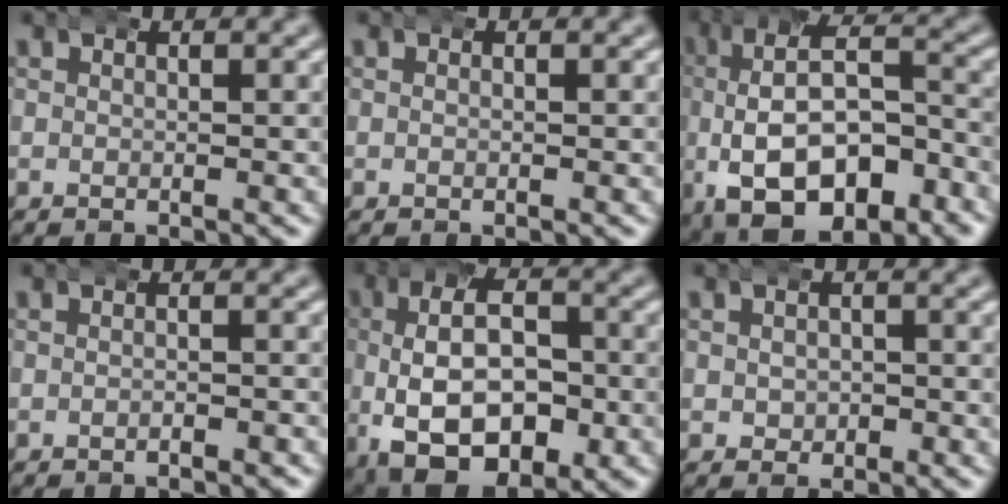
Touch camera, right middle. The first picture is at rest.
{"total": 0.0}
{"total": 13.1, "force": [-3.4, 8.4, 9.5], "torque": [-0.181, -0.040, -0.032]}
{"total": 0.9, "force": [-0.7, 0.2, 0.4], "torque": [-0.001, 0.003, -0.016]}
{"total": 13.7, "force": [-2.3, 9.2, 9.9], "torque": [-0.181, -0.039, -0.019]}
{"total": 1.8, "force": [-0.2, 1.6, 0.9], "torque": [-0.008, -0.004, -0.001]}